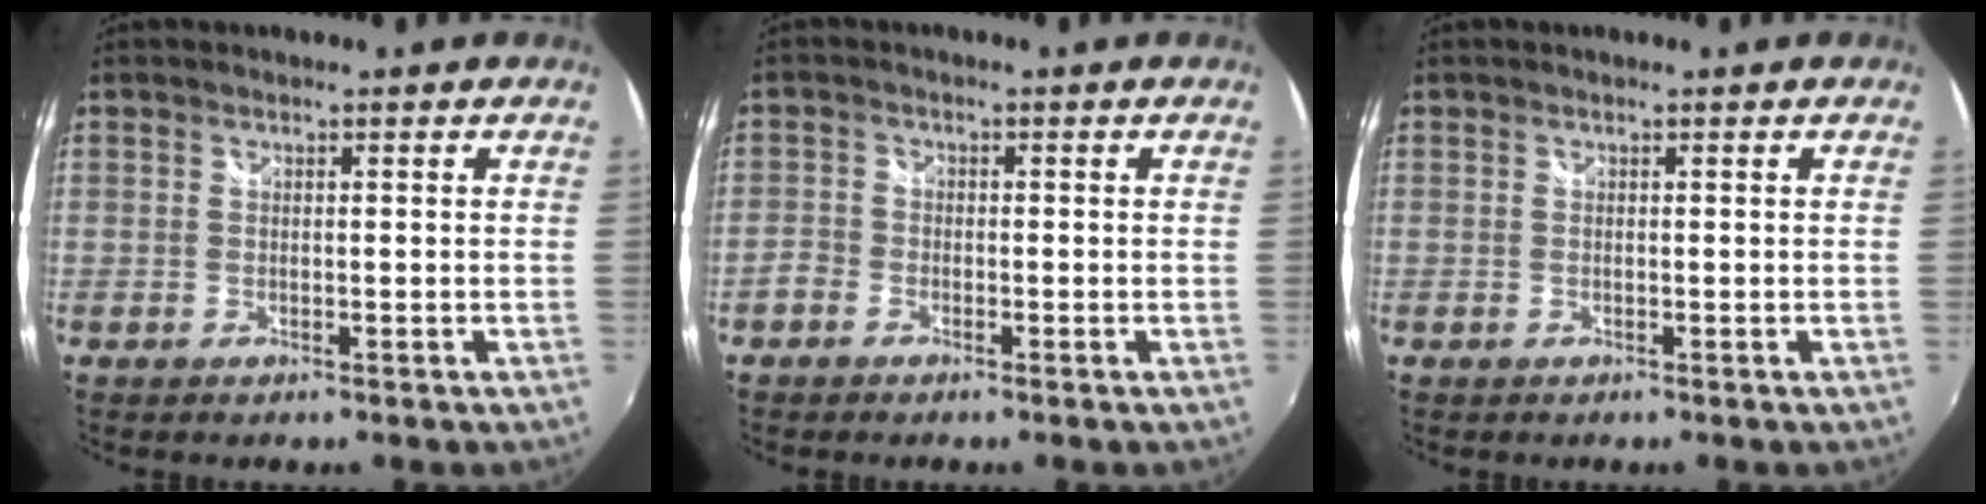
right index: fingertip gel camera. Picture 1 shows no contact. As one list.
[{"total": 2.8, "force": [-1.9, 2.0, 0.6], "torque": [-0.019, 0.003, -0.040]}, {"total": 0.0}]